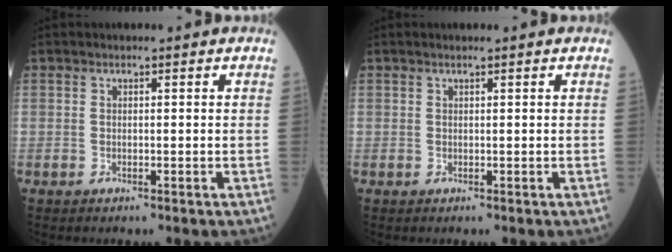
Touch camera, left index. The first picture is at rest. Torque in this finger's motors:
{"motor_torque": [-0.03, 0.08, 0.03, -0.01]}